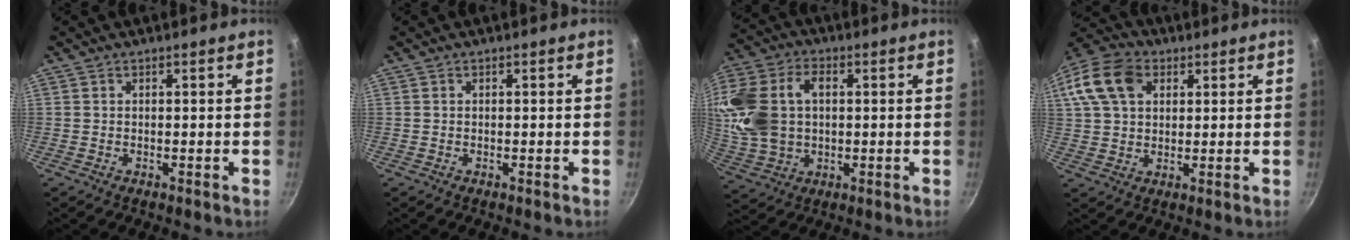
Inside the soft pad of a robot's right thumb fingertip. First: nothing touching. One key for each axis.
{"total": 0.0}
{"total": 17.2, "fx": 2.2, "fy": 12.2, "fz": 12.0, "tx": -0.245, "ty": 0.019, "tz": 0.045}
{"total": 14.7, "fx": 4.9, "fy": 10.5, "fz": 9.1, "tx": -0.178, "ty": 0.020, "tz": 0.078}